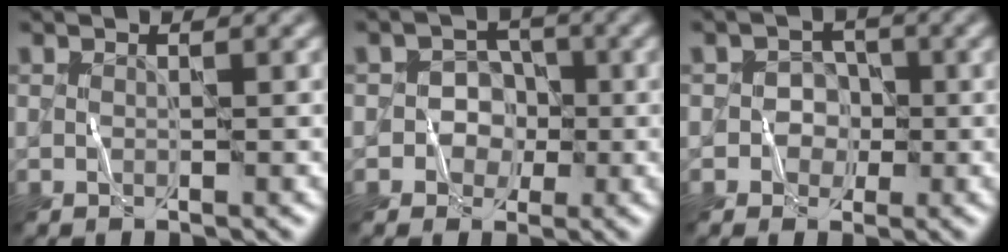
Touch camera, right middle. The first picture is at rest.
{"total": 3.0, "force": [-0.8, 2.9, 0.4], "torque": [0.030, 0.013, -0.033]}
{"total": 2.3, "force": [-0.6, 2.2, 0.2], "torque": [0.032, 0.011, -0.025]}